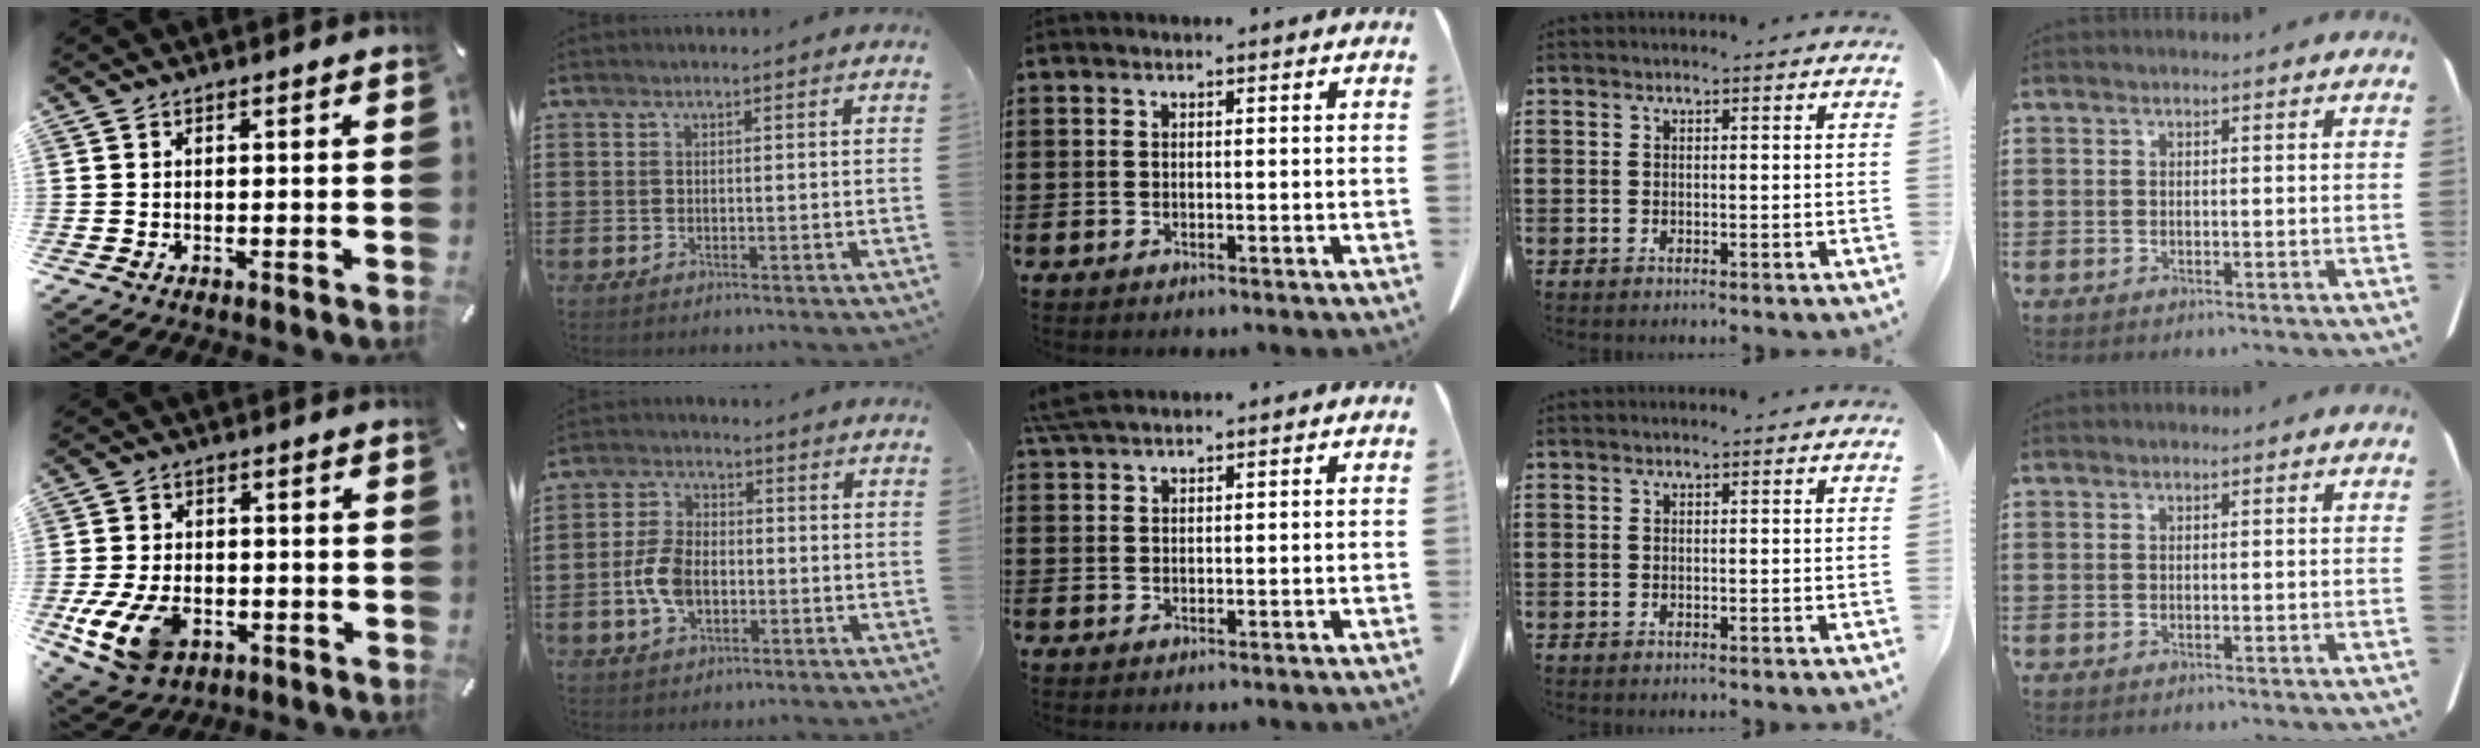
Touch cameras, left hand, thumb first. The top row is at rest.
{"thumb": {"total": 12.2, "force": [-3.8, 8.4, 8.0], "torque": [-0.172, 0.006, -0.066]}, "index": {"total": 6.7, "force": [-1.5, 4.2, 5.0], "torque": [-0.130, -0.002, -0.036]}, "middle": {"total": 3.6, "force": [3.1, 0.5, 1.9], "torque": [-0.046, 0.000, 0.059]}}